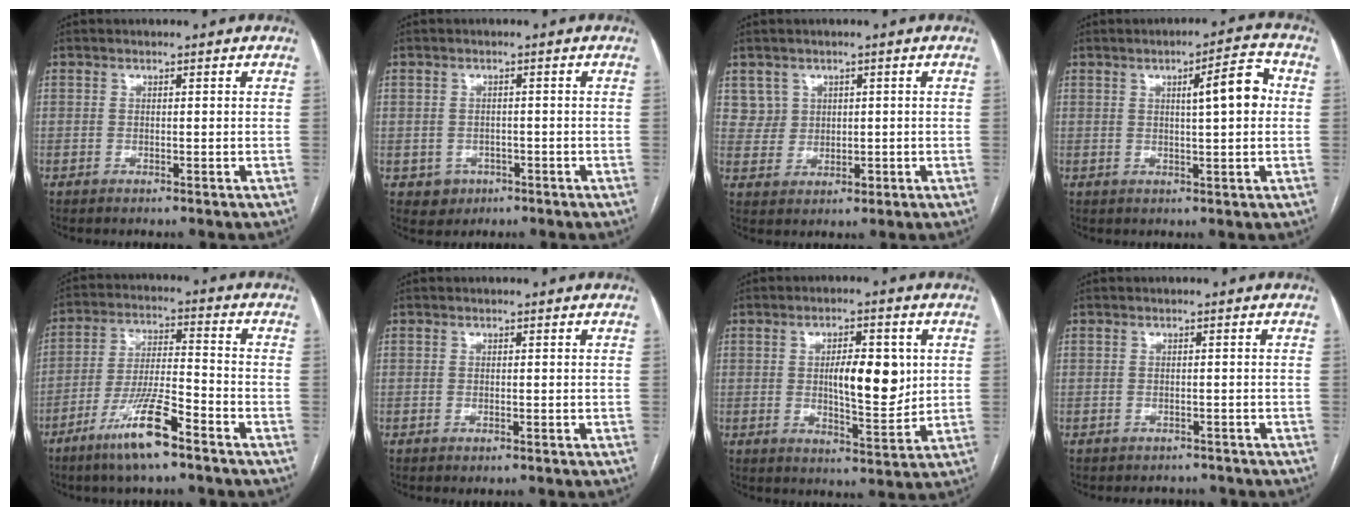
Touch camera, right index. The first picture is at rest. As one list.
[{"total": 3.0, "force": [-1.0, 2.8, 0.4], "torque": [0.002, 0.010, -0.005]}, {"total": 4.1, "force": [1.7, 3.8, -0.1], "torque": [0.008, 0.008, 0.038]}, {"total": 6.7, "force": [1.2, 1.0, 6.5], "torque": [-0.092, 0.017, 0.017]}, {"total": 10.8, "force": [-6.8, 1.1, 8.3], "torque": [-0.161, -0.017, -0.127]}, {"total": 0.6, "force": [-0.3, 0.1, 0.6], "torque": [-0.007, -0.001, -0.001]}, {"total": 8.9, "force": [1.3, 2.9, 8.3], "torque": [-0.128, 0.001, 0.025]}, {"total": 3.5, "force": [-3.2, 1.5, 0.2], "torque": [0.000, 0.003, -0.039]}]